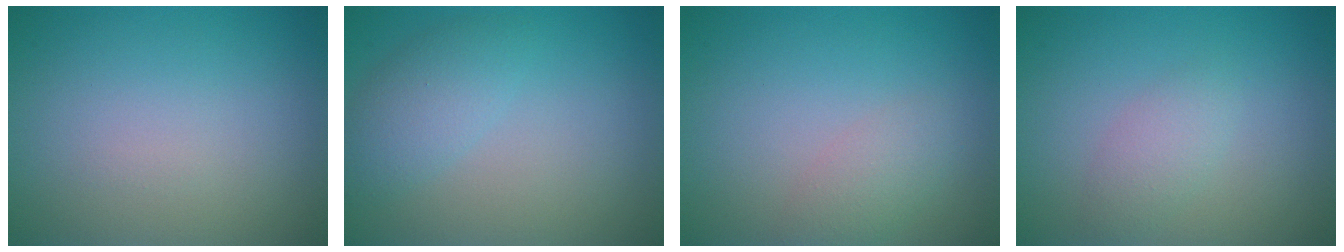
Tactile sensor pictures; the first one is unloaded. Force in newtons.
{"total": 2.8, "press": 2.8, "slide": 0.1}
{"total": 2.0, "press": 2.0, "slide": 0.1}
{"total": 1.8, "press": 1.8, "slide": 0.1}